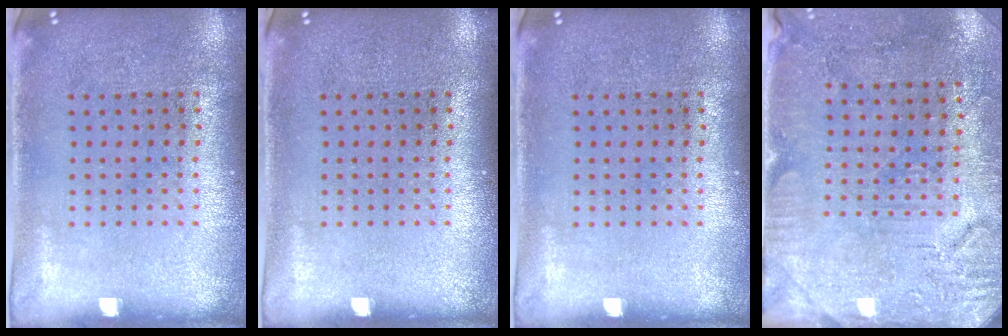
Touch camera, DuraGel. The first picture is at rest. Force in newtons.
{"total": 0.0}
{"total": 0.0}
{"total": 3.2, "press": 2.8, "slide": 1.5}